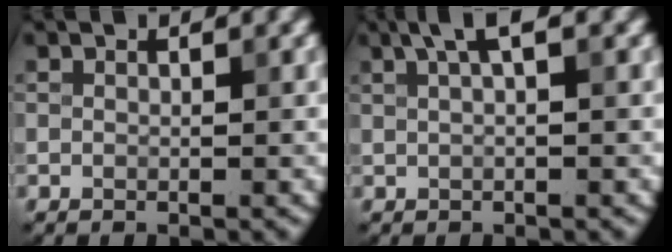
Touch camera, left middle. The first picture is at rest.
{"total": 2.1, "force": [1.1, 0.4, 1.8], "torque": [-0.030, 0.006, 0.019]}